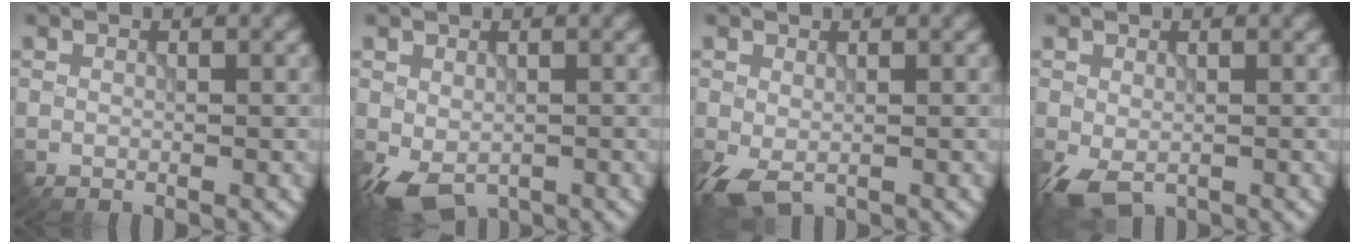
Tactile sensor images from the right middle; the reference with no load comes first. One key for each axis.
{"total": 3.7, "fx": -1.7, "fy": 2.2, "fz": 2.5, "tx": -0.051, "ty": -0.011, "tz": -0.026}
{"total": 3.1, "fx": -1.2, "fy": 1.7, "fz": 2.3, "tx": -0.064, "ty": -0.011, "tz": -0.023}
{"total": 3.3, "fx": -1.5, "fy": 1.8, "fz": 2.2, "tx": -0.059, "ty": -0.013, "tz": -0.028}